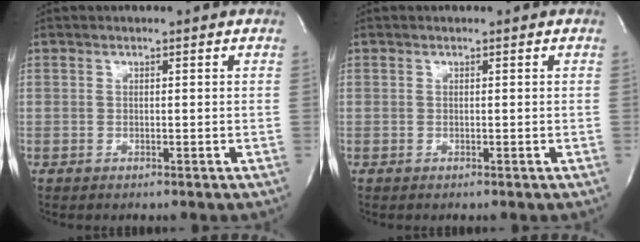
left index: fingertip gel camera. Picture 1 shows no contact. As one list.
[{"total": 0.0}]